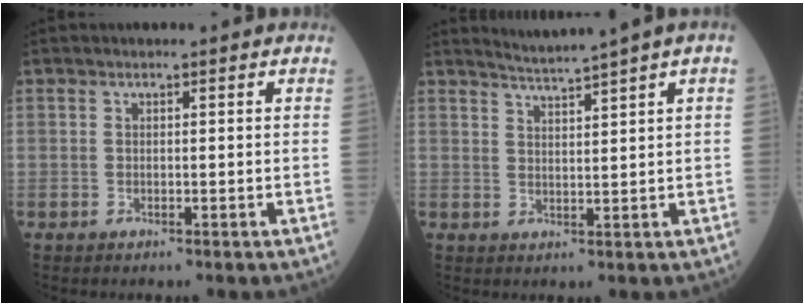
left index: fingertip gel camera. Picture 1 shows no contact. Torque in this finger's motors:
{"motor_torque": [-0.38, -0.31, -0.46, -0.11]}